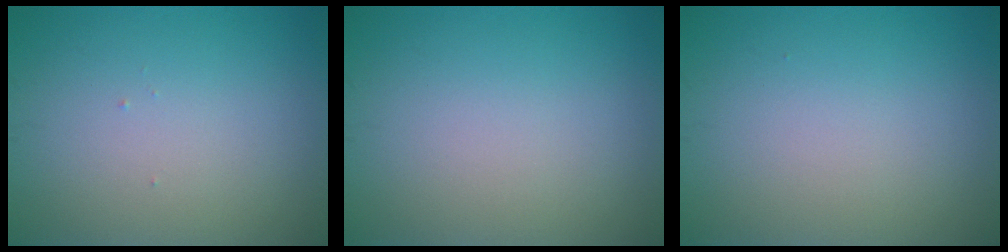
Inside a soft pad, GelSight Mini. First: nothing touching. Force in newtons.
{"total": 0.0}
{"total": 0.0}